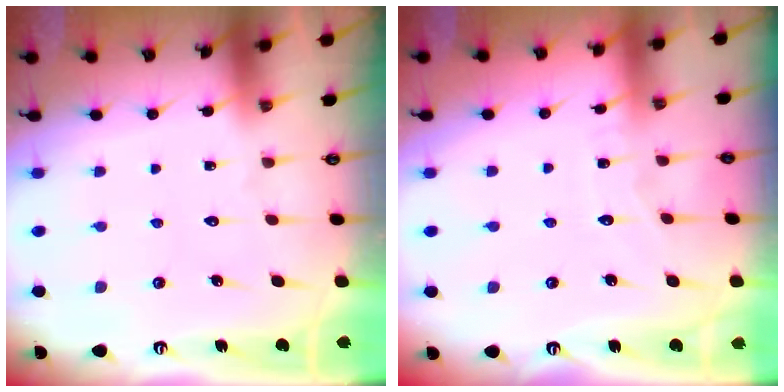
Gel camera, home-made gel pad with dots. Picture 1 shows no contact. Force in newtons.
{"total": 3.6, "press": 3.6, "slide": 0.2}